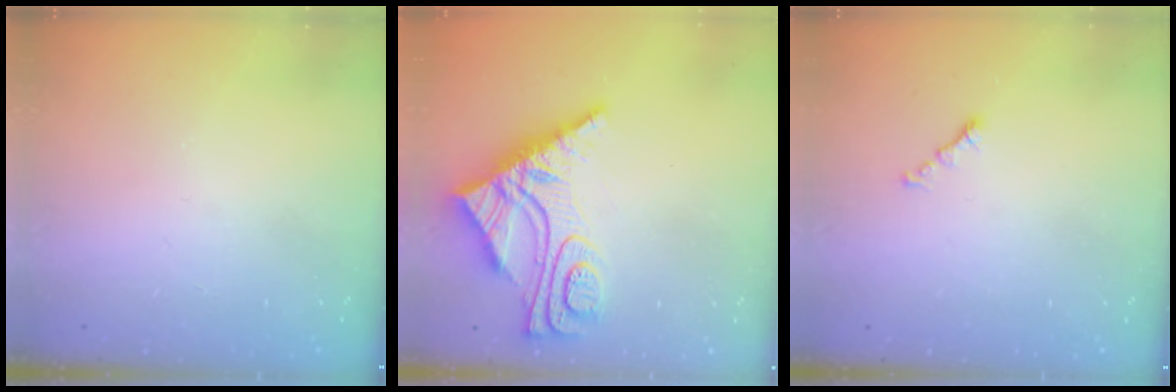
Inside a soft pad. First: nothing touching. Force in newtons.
{"total": 12.9, "press": 12.8, "slide": 1.3}
{"total": 0.8, "press": 0.6, "slide": 0.4}